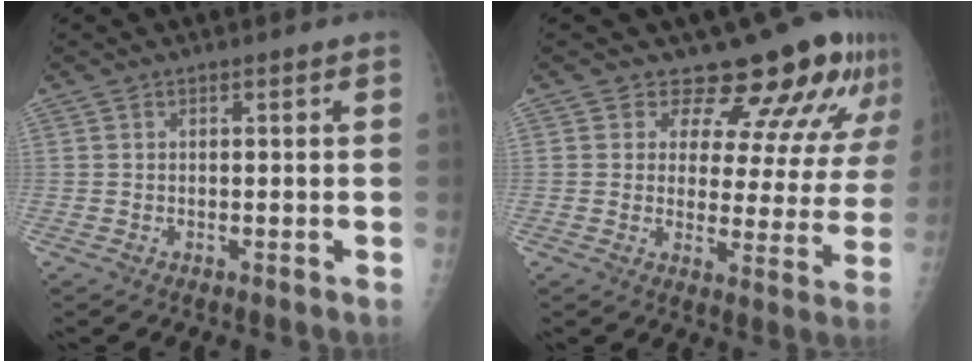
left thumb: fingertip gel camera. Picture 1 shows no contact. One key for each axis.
{"total": 15.5, "fx": 12.7, "fy": 6.3, "fz": 6.4, "tx": -0.031, "ty": -0.079, "tz": 0.141}